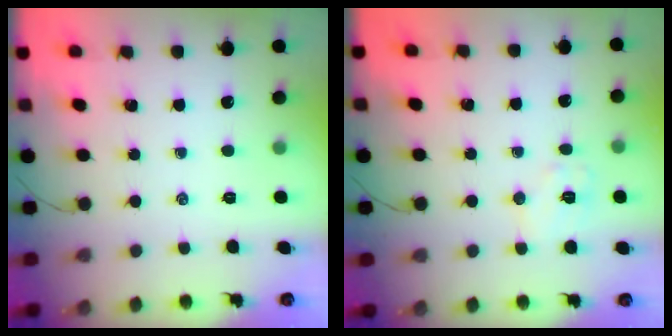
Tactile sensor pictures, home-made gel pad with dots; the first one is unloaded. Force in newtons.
{"total": 6.9, "press": 6.8, "slide": 1.0}